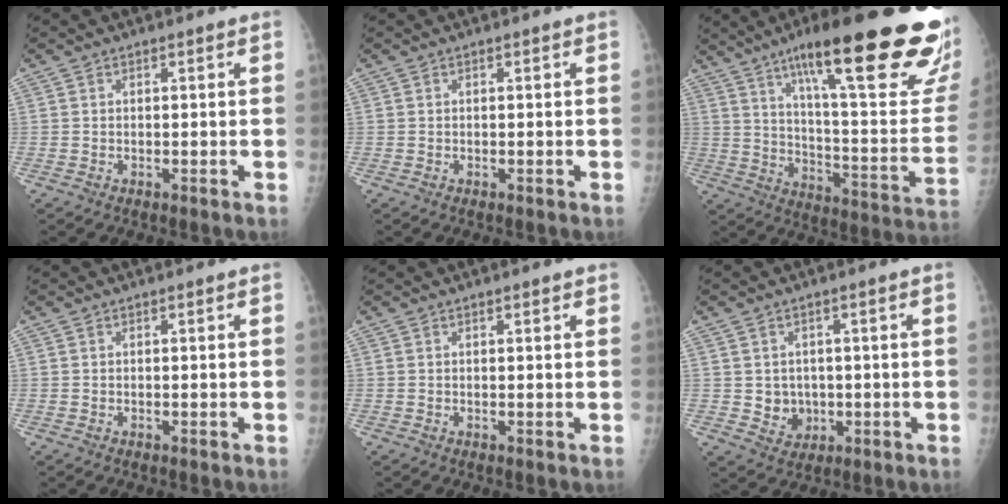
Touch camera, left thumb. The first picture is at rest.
{"total": 0.0}
{"total": 33.6, "force": [20.2, 5.9, 26.1], "torque": [-0.293, -0.058, 0.301]}
{"total": 0.0}
{"total": 1.1, "force": [0.8, 0.3, 0.7], "torque": [-0.007, 0.000, 0.009]}
{"total": 4.6, "force": [-0.2, 4.2, 1.9], "torque": [-0.008, 0.001, 0.009]}